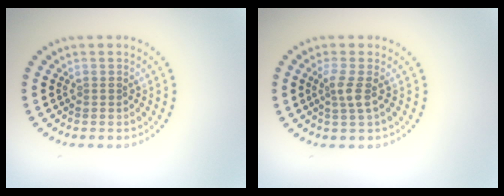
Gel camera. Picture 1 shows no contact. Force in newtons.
{"total": 1.9, "press": 1.4, "slide": 1.3}